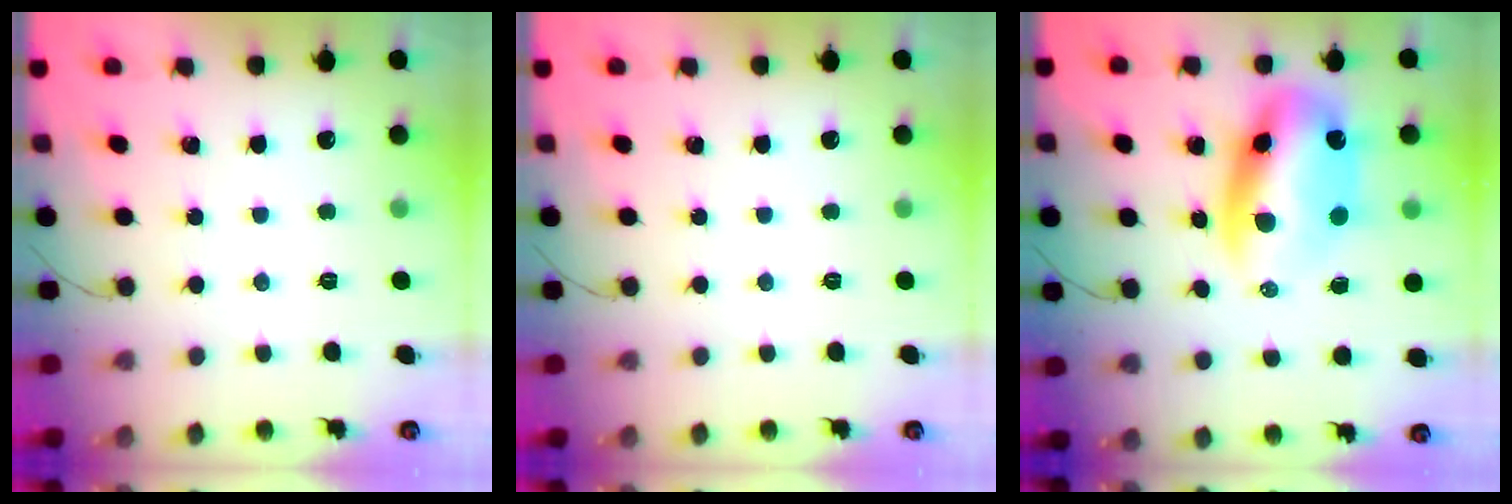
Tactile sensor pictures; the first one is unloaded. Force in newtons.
{"total": 0.0}
{"total": 12.4, "press": 11.9, "slide": 3.2}